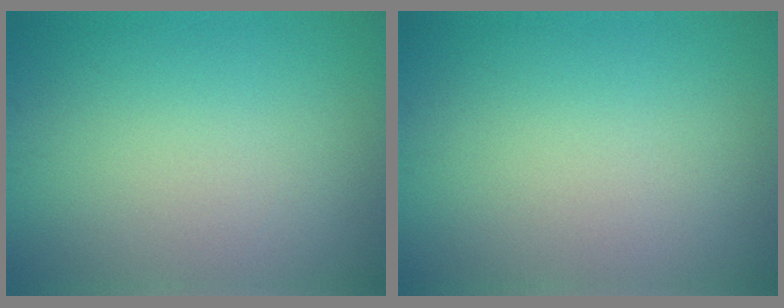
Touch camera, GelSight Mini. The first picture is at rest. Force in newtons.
{"total": 0.0}